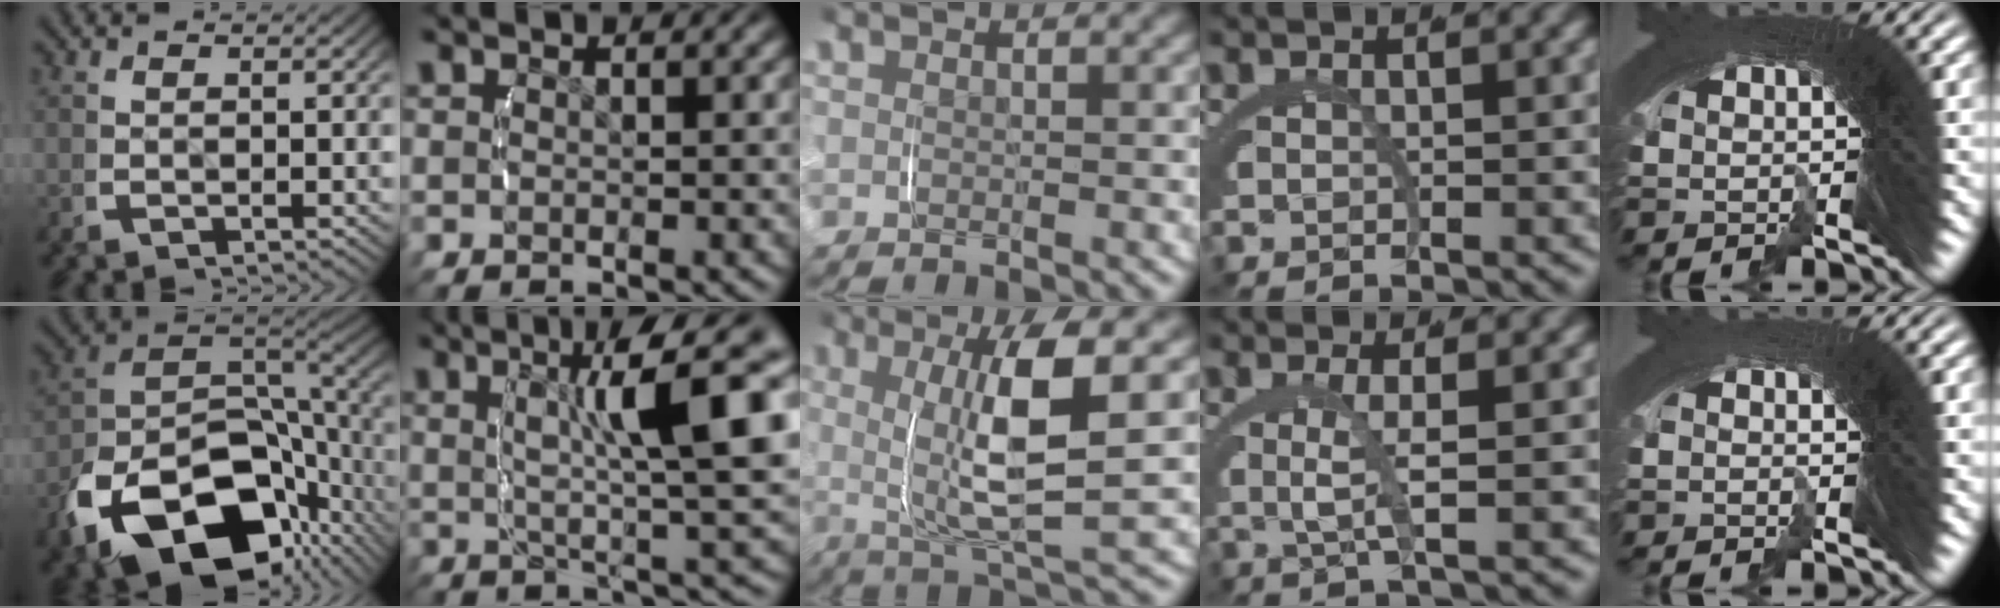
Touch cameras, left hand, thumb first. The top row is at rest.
{"thumb": {"total": 18.5, "force": [-5.7, 11.6, 13.3], "torque": [-0.265, -0.072, -0.062]}, "index": {"total": 10.1, "force": [2.6, 2.4, 9.5], "torque": [-0.121, 0.026, 0.034]}, "middle": {"total": 7.5, "force": [1.2, 1.8, 7.2], "torque": [-0.127, 0.001, 0.017]}, "ring": {"total": 2.5, "force": [0.1, -1.5, 2.1], "torque": [-0.024, 0.006, 0.000]}, "little": {"total": 2.0, "force": [-0.5, -1.2, -1.5], "torque": [0.031, 0.001, -0.010]}}